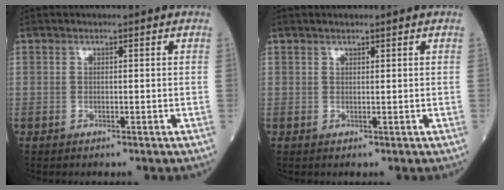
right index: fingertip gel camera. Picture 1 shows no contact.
{"total": 0.6, "force": [0.6, 0.0, 0.2], "torque": [-0.007, 0.003, 0.012]}